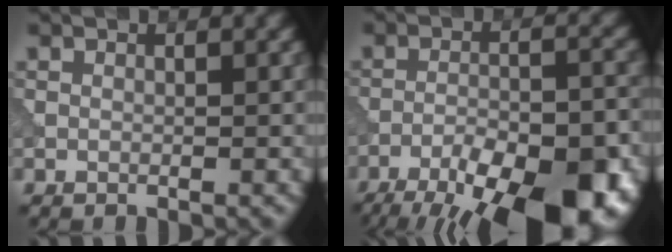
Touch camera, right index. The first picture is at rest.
{"total": 15.5, "force": [-10.4, 5.4, 10.2], "torque": [-0.137, -0.026, -0.147]}